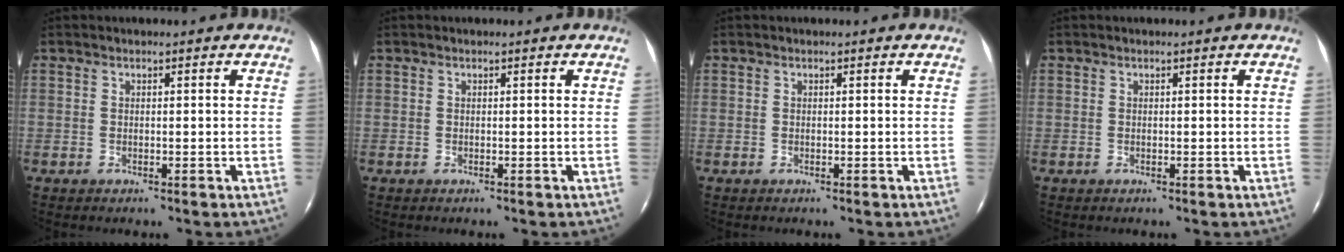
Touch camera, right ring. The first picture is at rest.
{"total": 0.0}
{"total": 0.0}
{"total": 0.0}